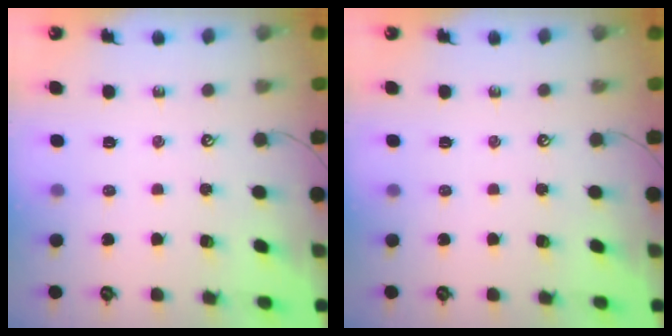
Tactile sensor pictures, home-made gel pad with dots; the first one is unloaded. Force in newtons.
{"total": 0.0}